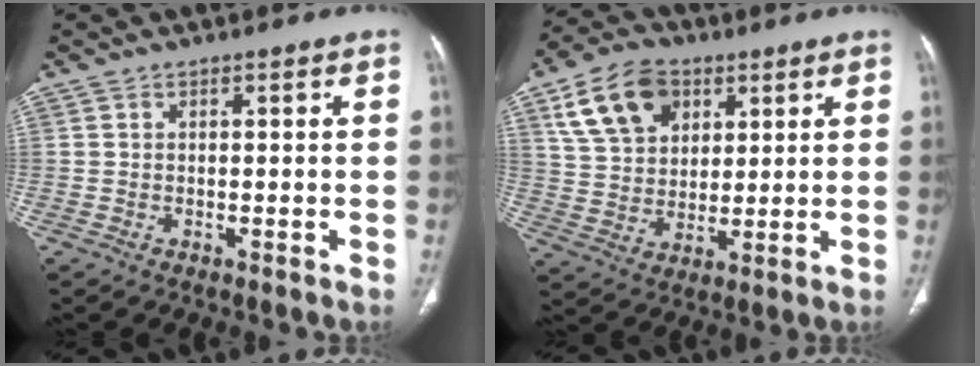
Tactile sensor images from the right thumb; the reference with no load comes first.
{"total": 14.1, "force": [6.3, 9.8, 7.9], "torque": [-0.121, -0.010, 0.118]}